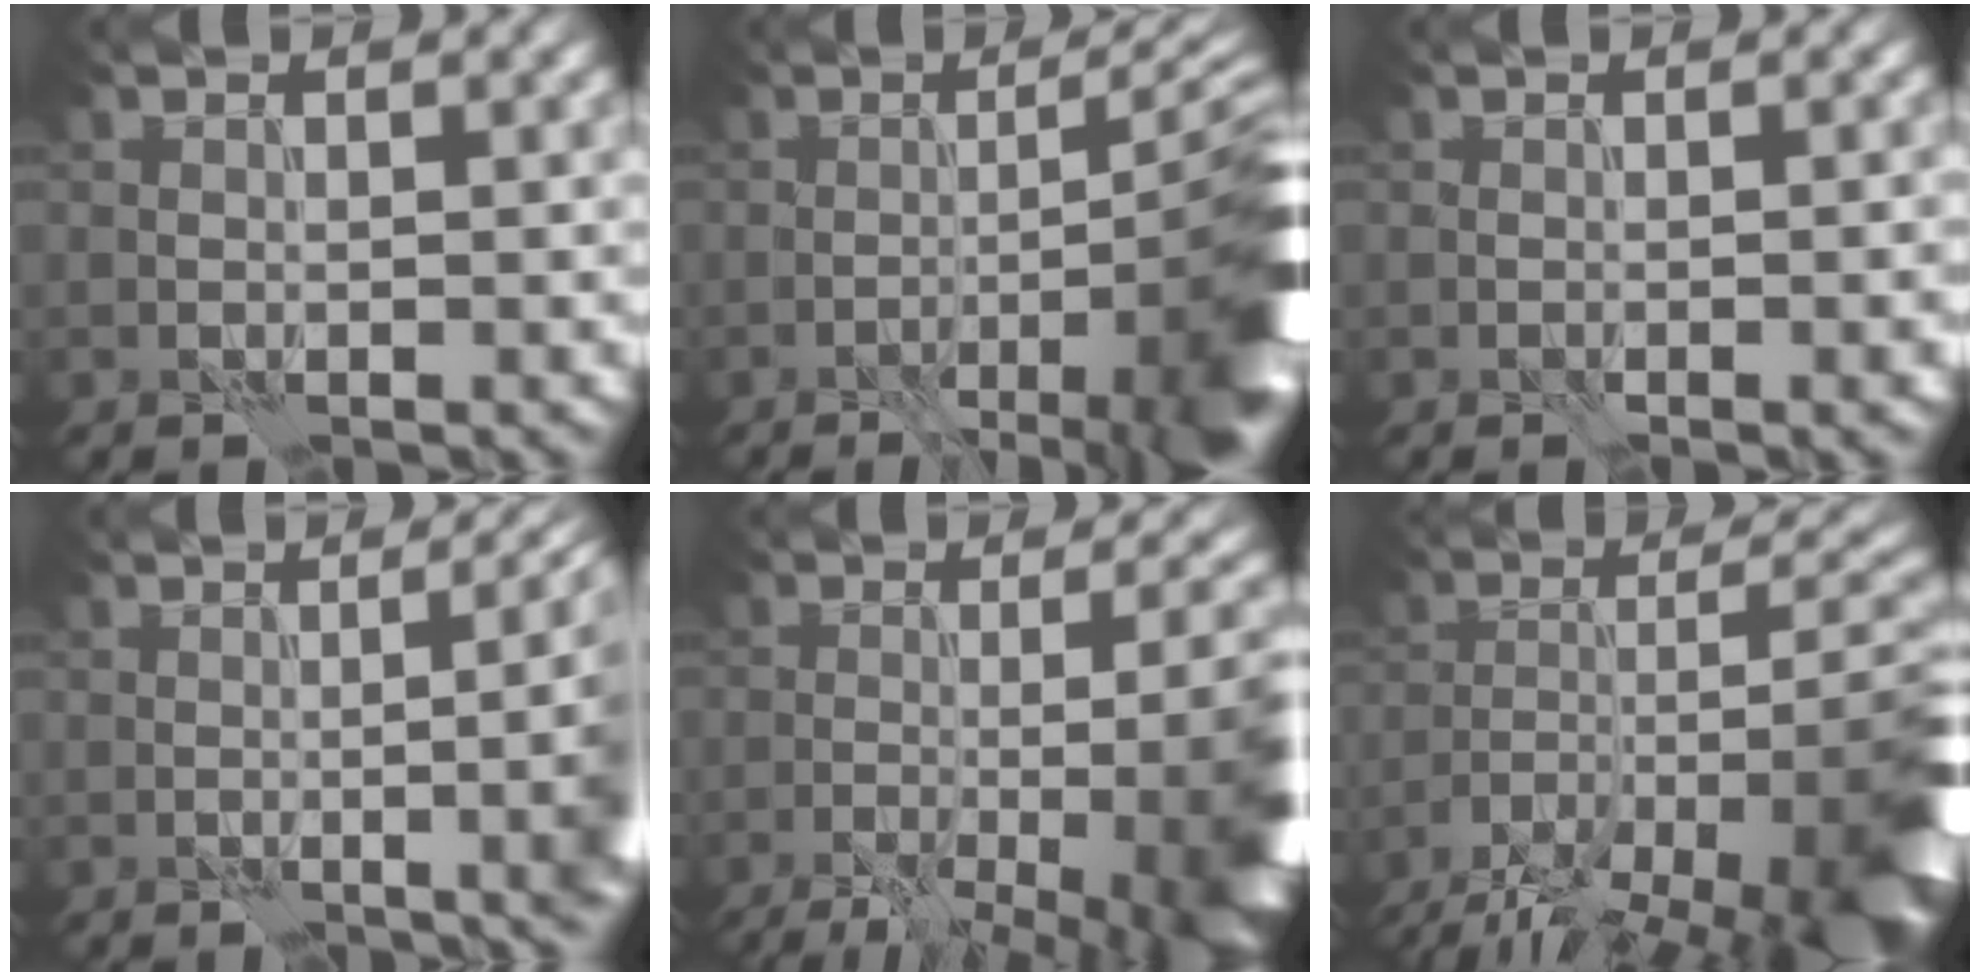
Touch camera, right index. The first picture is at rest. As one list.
[{"total": 12.7, "force": [-5.2, 3.3, 11.1], "torque": [-0.106, 0.012, -0.066]}, {"total": 1.2, "force": [-0.5, 0.0, 1.1], "torque": [-0.015, -0.005, -0.008]}, {"total": 8.3, "force": [0.7, 3.2, 7.6], "torque": [-0.057, 0.011, 0.001]}, {"total": 16.3, "force": [-6.5, 5.8, 13.8], "torque": [-0.135, -0.002, -0.076]}, {"total": 14.3, "force": [-8.6, 5.5, 10.0], "torque": [-0.173, -0.010, -0.122]}]